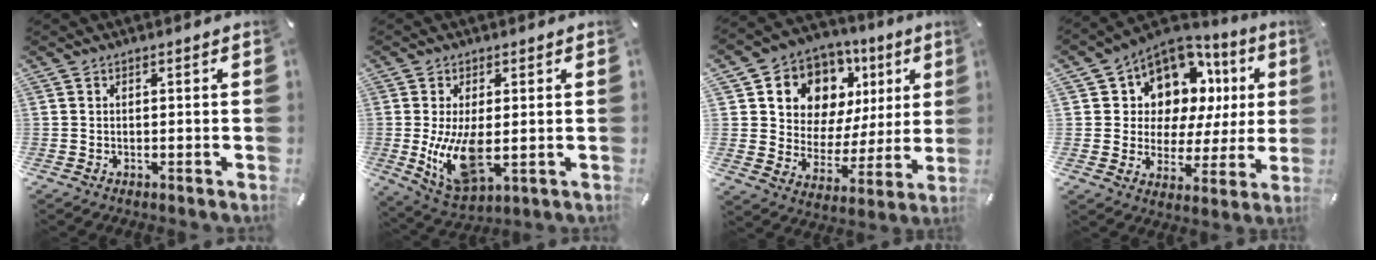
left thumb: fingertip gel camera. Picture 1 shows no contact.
{"total": 11.5, "force": [-0.4, 5.8, 9.9], "torque": [-0.210, -0.027, -0.005]}
{"total": 10.8, "force": [5.9, 8.8, 2.2], "torque": [-0.041, -0.064, 0.111]}
{"total": 10.4, "force": [5.9, 7.9, 3.4], "torque": [-0.065, -0.061, 0.108]}